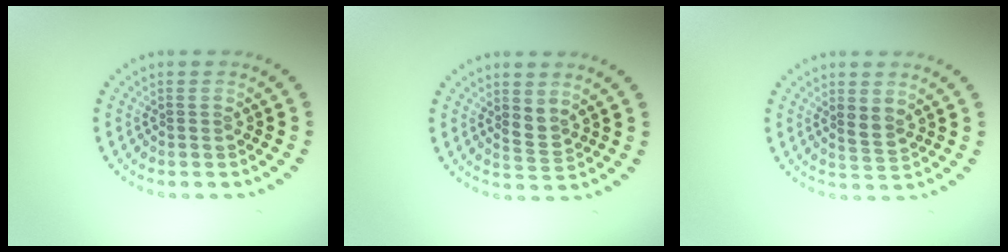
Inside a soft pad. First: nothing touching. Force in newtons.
{"total": 1.4, "press": 1.2, "slide": 0.8}
{"total": 1.6, "press": 1.4, "slide": 0.8}